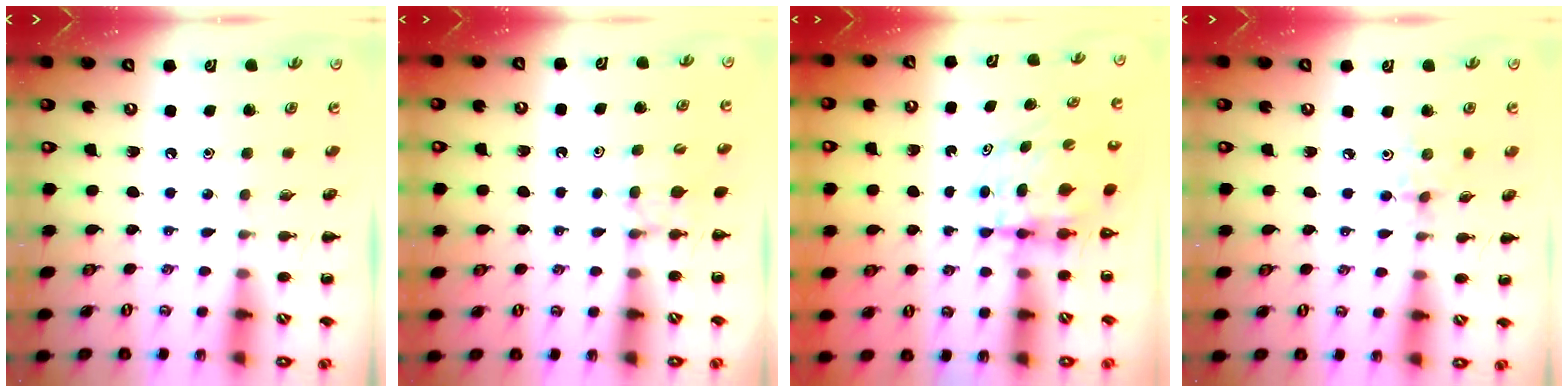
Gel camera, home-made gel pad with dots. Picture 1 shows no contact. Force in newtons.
{"total": 4.9, "press": 4.7, "slide": 1.4}
{"total": 5.4, "press": 5.3, "slide": 1.1}
{"total": 3.0, "press": 2.8, "slide": 0.9}